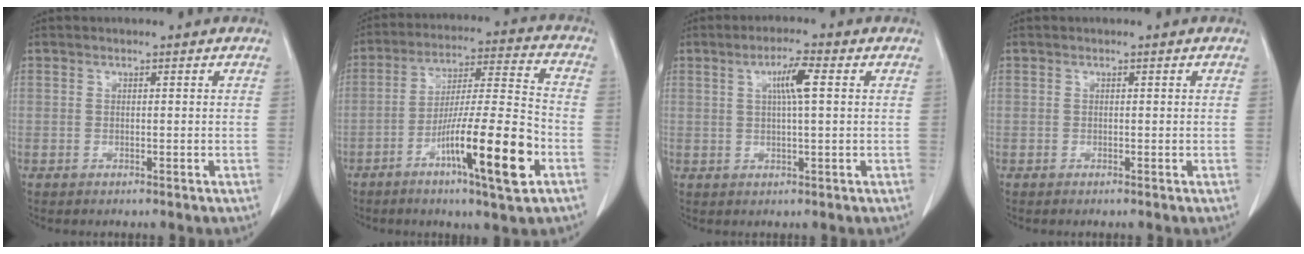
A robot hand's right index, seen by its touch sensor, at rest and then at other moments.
{"total": 15.7, "force": [-6.7, 0.8, 14.1], "torque": [-0.242, -0.009, -0.113]}
{"total": 4.6, "force": [1.3, 0.3, 4.4], "torque": [-0.080, 0.004, 0.021]}
{"total": 0.0}